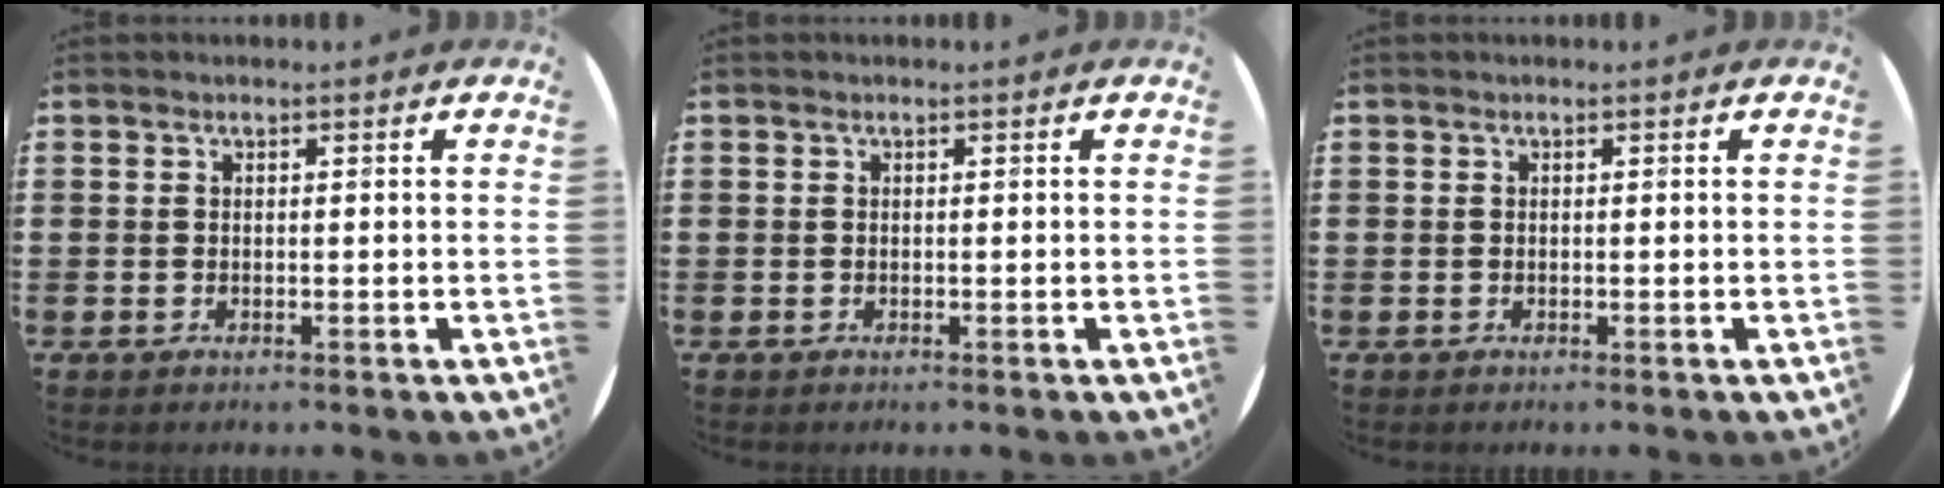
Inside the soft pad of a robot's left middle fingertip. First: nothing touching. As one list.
[{"total": 0.0}, {"total": 0.0}]